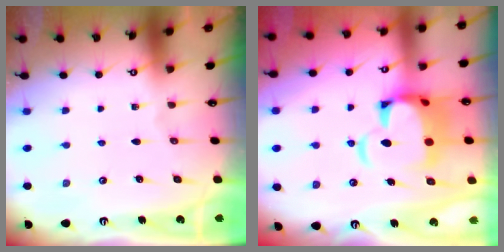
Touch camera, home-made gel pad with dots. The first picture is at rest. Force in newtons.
{"total": 8.7, "press": 8.5, "slide": 1.8}